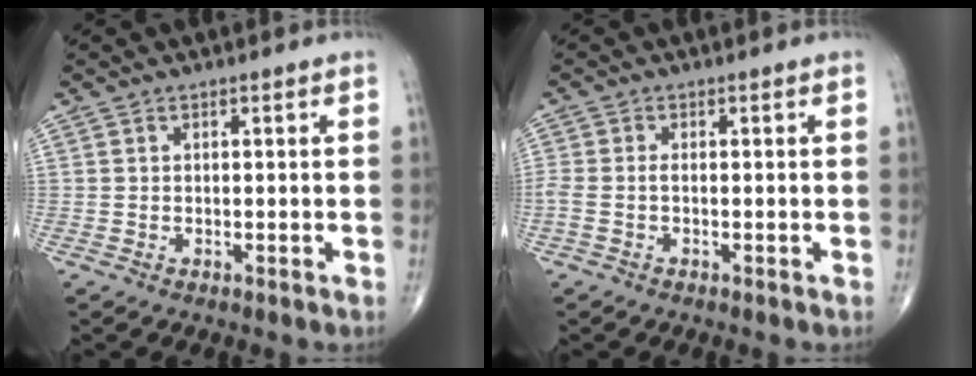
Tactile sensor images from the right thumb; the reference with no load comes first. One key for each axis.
{"total": 2.3, "fx": -0.5, "fy": 1.0, "fz": 2.0, "tx": -0.057, "ty": 0.005, "tz": -0.010}